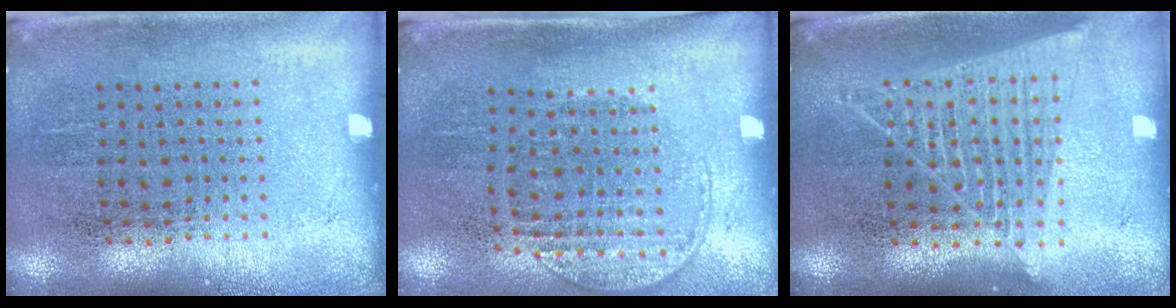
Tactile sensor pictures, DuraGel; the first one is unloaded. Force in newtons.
{"total": 1.3, "press": 1.1, "slide": 0.7}
{"total": 1.7, "press": 1.6, "slide": 0.7}